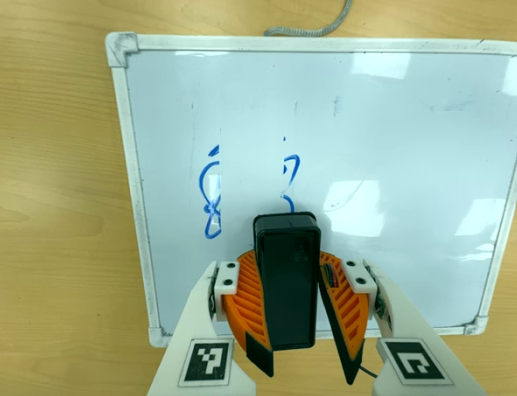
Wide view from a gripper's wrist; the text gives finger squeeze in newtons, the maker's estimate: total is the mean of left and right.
{"total": 10.3, "left": 10.7, "right": 10.0}